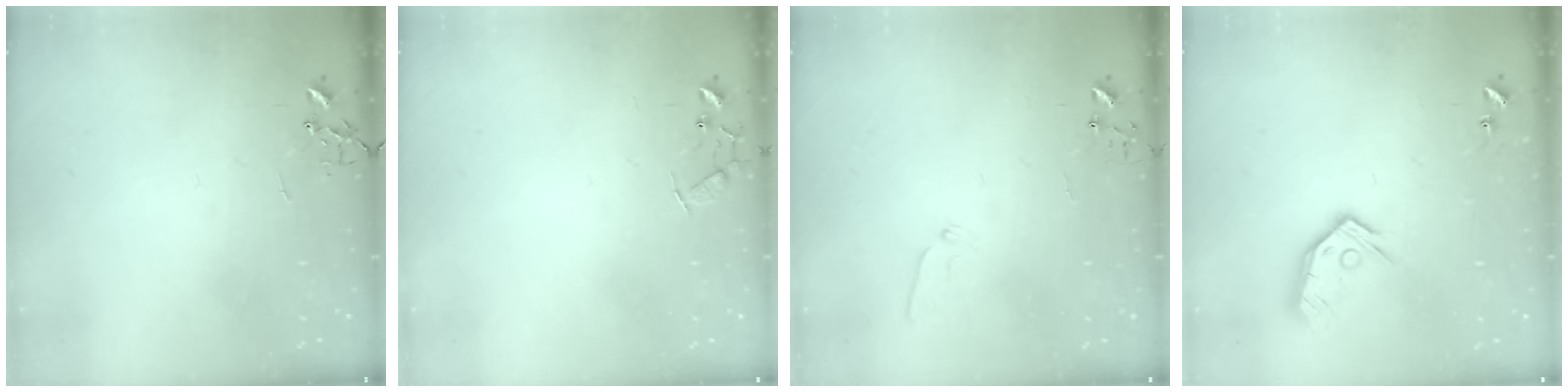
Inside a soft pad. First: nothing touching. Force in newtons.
{"total": 7.7, "press": 7.6, "slide": 0.5}
{"total": 5.6, "press": 5.6, "slide": 0.6}
{"total": 12.2, "press": 12.1, "slide": 1.5}